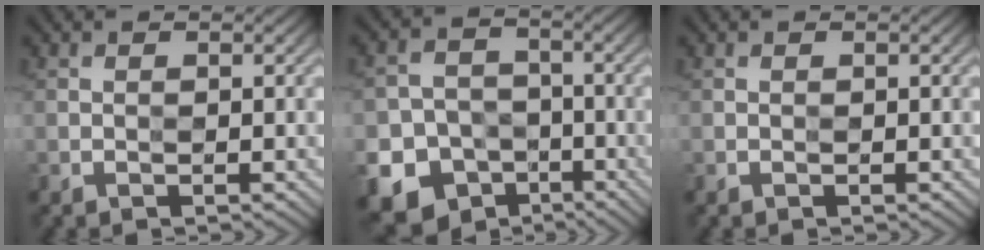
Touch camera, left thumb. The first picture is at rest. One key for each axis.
{"total": 13.5, "fx": -7.1, "fy": 11.0, "fz": 3.6, "tx": -0.100, "ty": -0.050, "tz": -0.130}
{"total": 0.0}